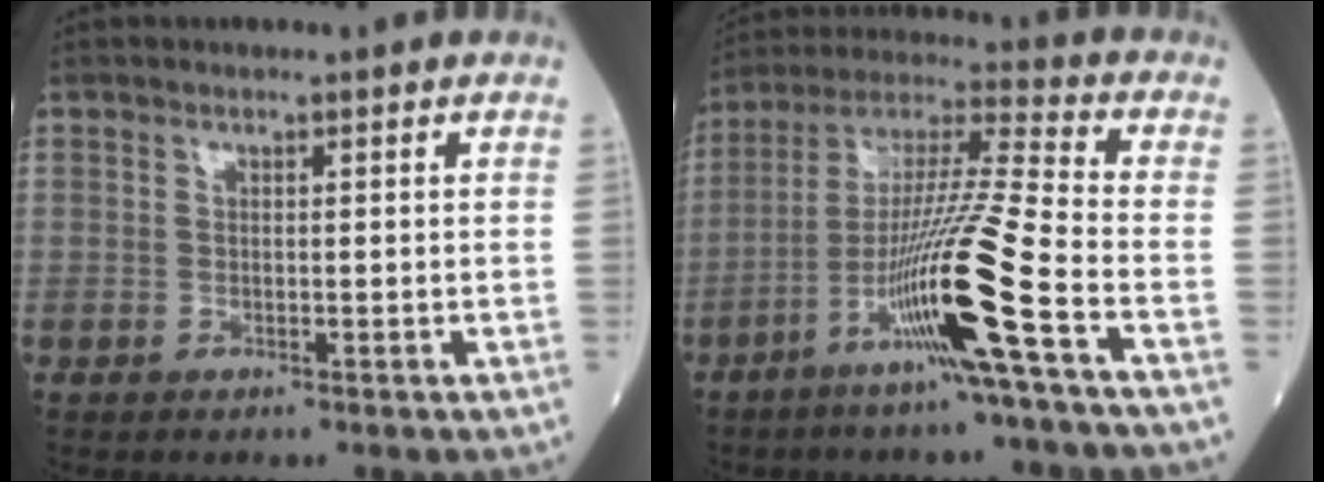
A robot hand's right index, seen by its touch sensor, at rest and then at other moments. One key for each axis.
{"total": 15.7, "fx": -6.6, "fy": -1.7, "fz": 14.1, "tx": -0.270, "ty": -0.010, "tz": -0.125}